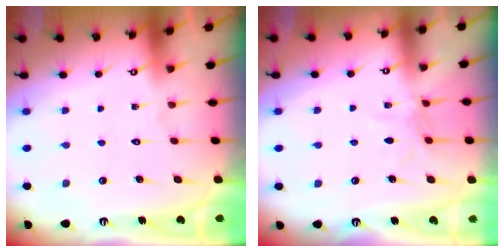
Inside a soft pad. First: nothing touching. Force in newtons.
{"total": 5.0, "press": 5.0, "slide": 0.4}